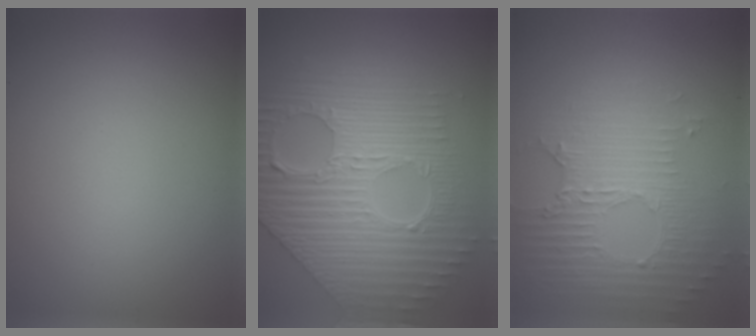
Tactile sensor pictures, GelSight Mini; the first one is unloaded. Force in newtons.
{"total": 9.9, "press": 7.0, "slide": 7.0}
{"total": 5.4, "press": 3.5, "slide": 4.1}